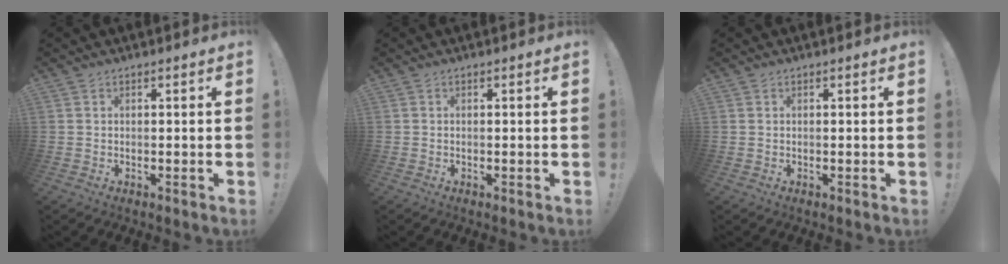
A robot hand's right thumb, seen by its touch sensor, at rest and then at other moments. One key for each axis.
{"total": 0.0}
{"total": 0.0}